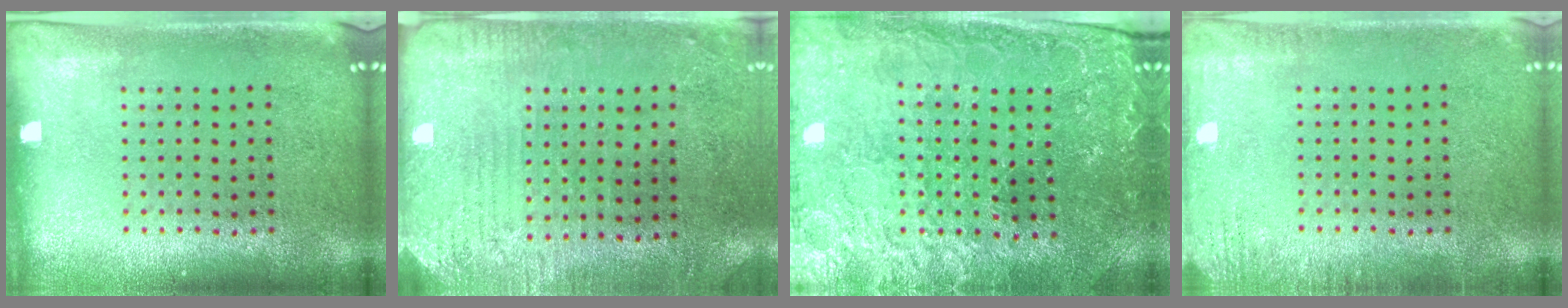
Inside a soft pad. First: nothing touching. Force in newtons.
{"total": 2.8, "press": 2.4, "slide": 1.4}
{"total": 1.7, "press": 1.7, "slide": 0.3}
{"total": 1.6, "press": 1.5, "slide": 0.3}